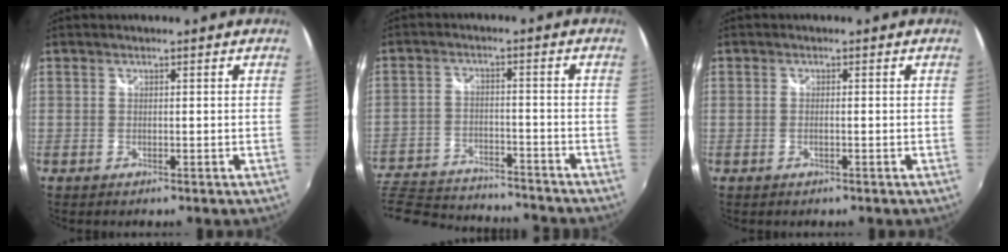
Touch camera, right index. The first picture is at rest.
{"total": 23.4, "force": [-19.9, 7.7, 9.7], "torque": [-0.229, -0.022, -0.299]}
{"total": 0.9, "force": [-0.2, 0.1, 0.9], "torque": [-0.017, 0.000, -0.006]}